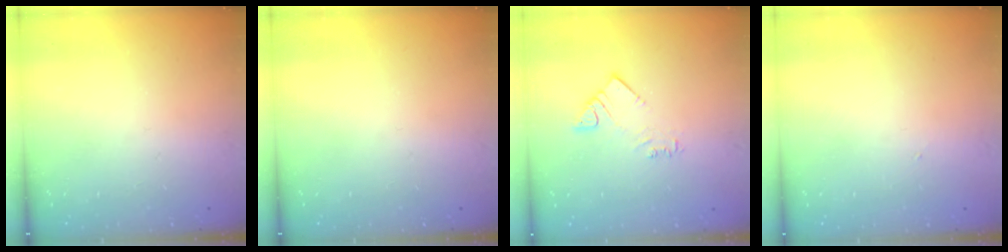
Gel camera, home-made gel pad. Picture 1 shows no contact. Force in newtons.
{"total": 0.0}
{"total": 3.2, "press": 3.2, "slide": 0.2}
{"total": 1.3, "press": 1.3, "slide": 0.2}